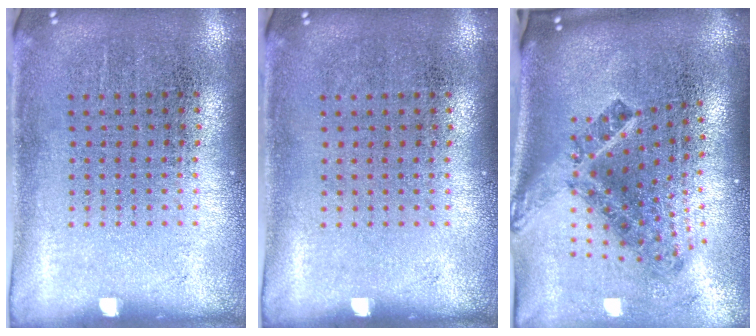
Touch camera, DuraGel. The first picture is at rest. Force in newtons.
{"total": 0.0}
{"total": 2.7, "press": 1.6, "slide": 2.1}